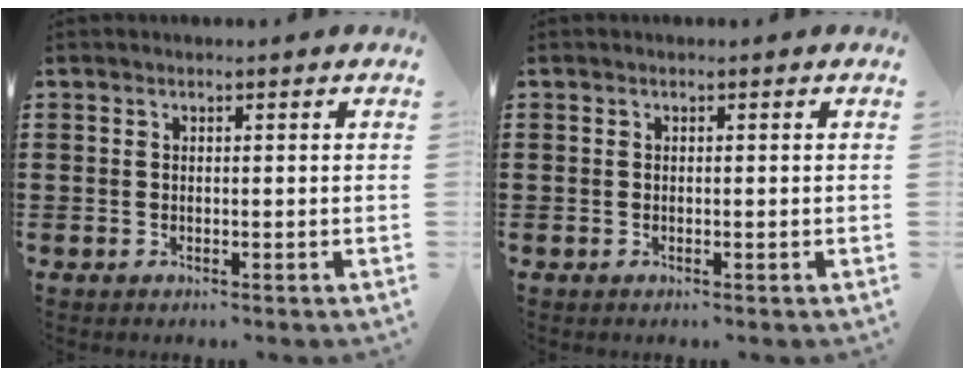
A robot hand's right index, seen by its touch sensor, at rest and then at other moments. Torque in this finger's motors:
{"motor_torque": [1.70, 0.44, 0.00, 0.00]}